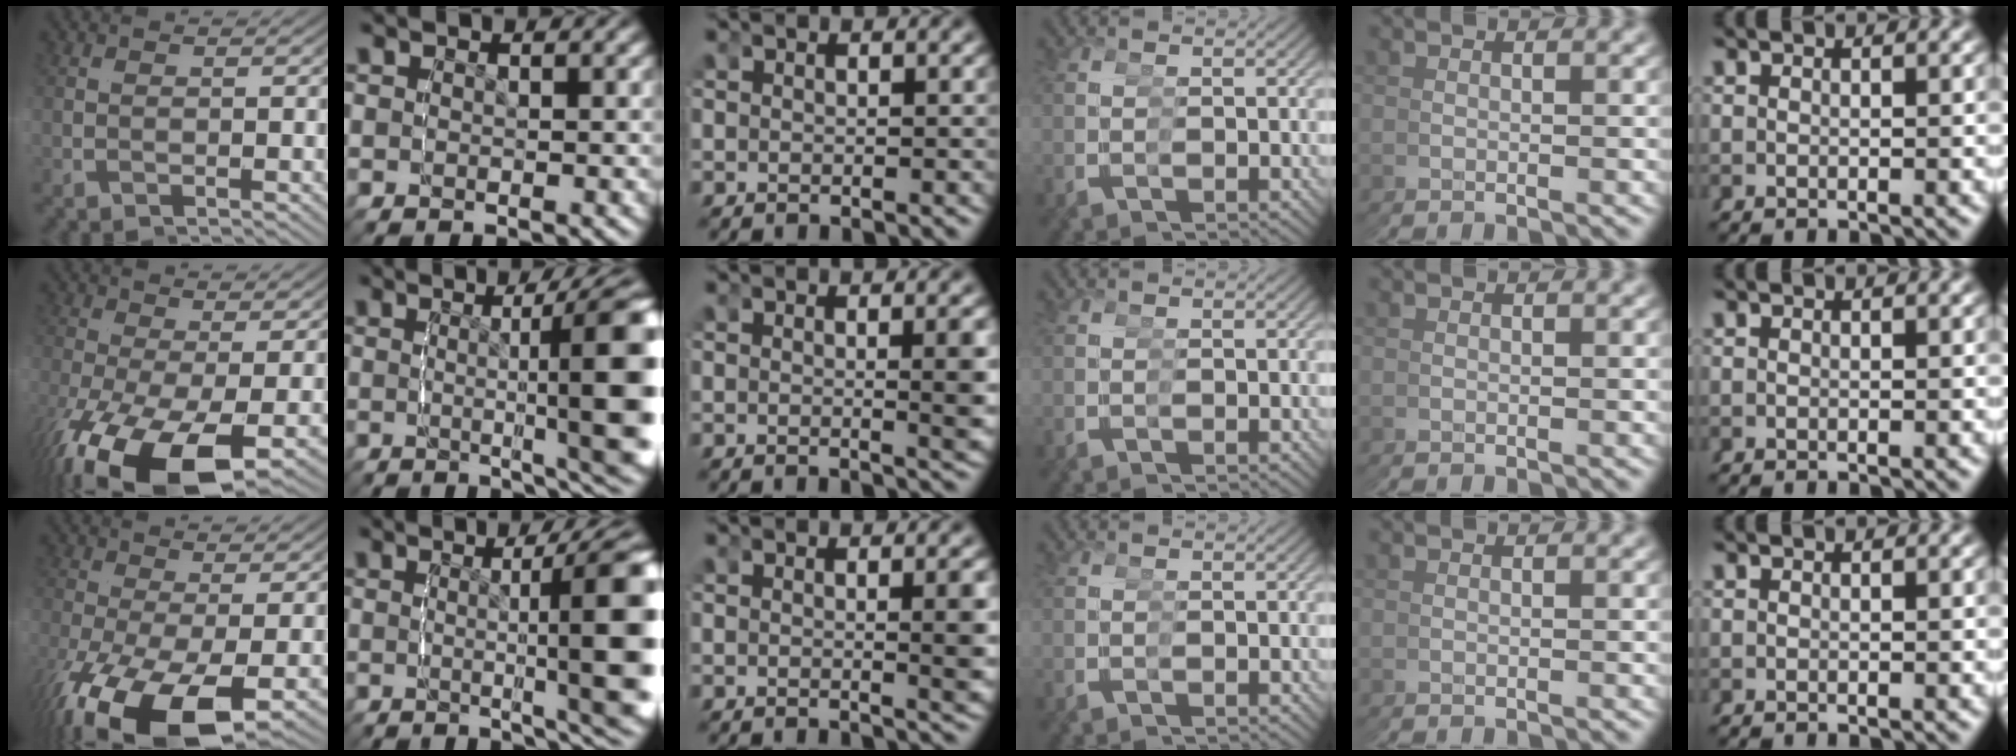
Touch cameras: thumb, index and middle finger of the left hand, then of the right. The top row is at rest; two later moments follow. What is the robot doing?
{"motion": "grasp_and_lifting", "object": "legos"}